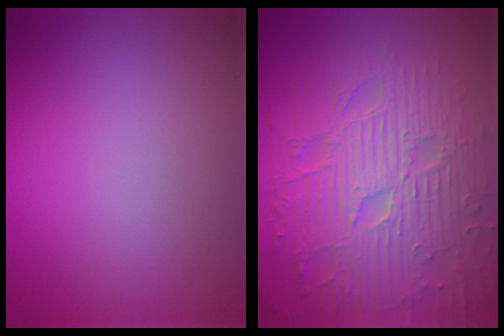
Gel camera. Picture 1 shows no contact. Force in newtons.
{"total": 10.8, "press": 7.2, "slide": 8.1}